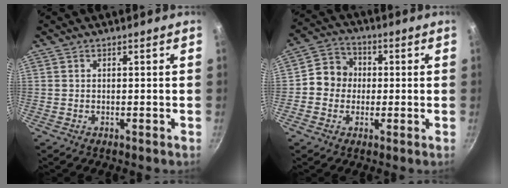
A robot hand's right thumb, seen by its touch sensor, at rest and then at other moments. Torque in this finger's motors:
{"motor_torque": [-0.21, 0.40, 0.62, -0.54, 0.00]}